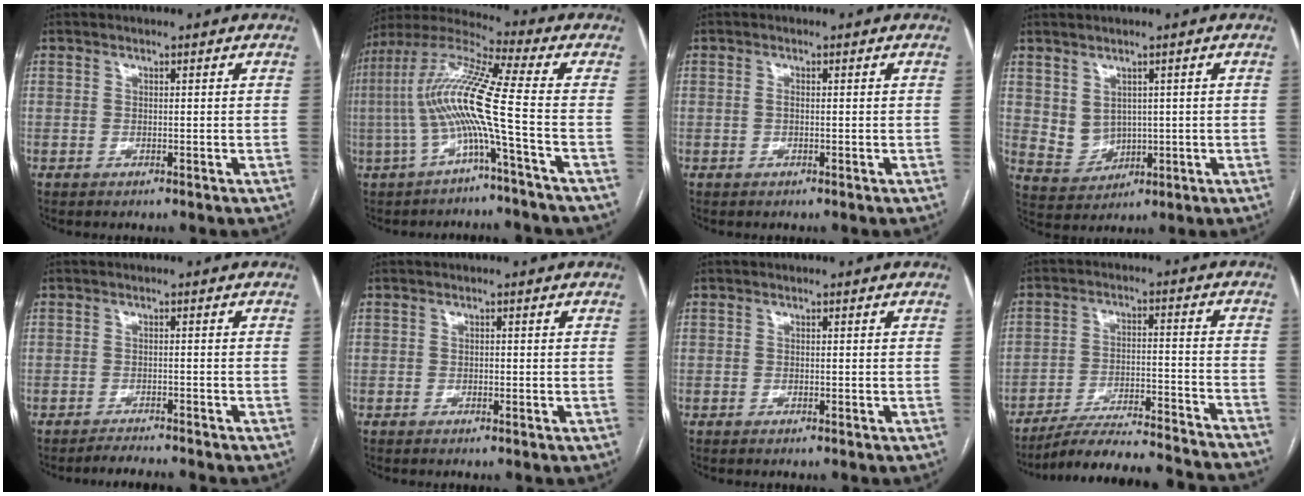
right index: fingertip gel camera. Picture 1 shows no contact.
{"total": 11.8, "force": [-2.8, -1.3, 11.4], "torque": [-0.240, 0.019, -0.064]}
{"total": 0.9, "force": [0.0, 0.4, 0.8], "torque": [-0.015, 0.002, -0.001]}
{"total": 4.9, "force": [1.0, 4.3, 2.0], "torque": [-0.044, 0.007, 0.036]}
{"total": 2.8, "force": [-2.7, -0.9, 0.2], "torque": [-0.006, -0.015, -0.044]}
{"total": 0.6, "force": [-0.2, 0.4, 0.4], "torque": [-0.008, 0.001, -0.004]}
{"total": 0.0}
{"total": 21.9, "force": [-20.5, 0.7, 7.7], "torque": [-0.089, -0.016, -0.290]}